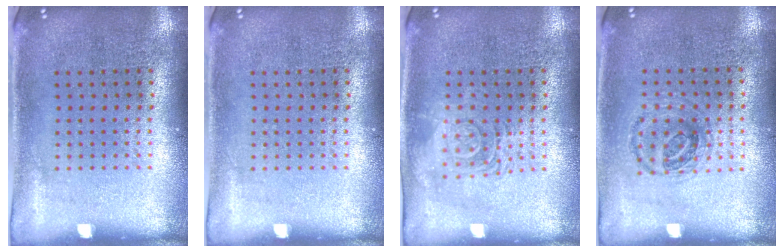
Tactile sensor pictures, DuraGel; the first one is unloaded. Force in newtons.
{"total": 0.0}
{"total": 3.0, "press": 2.9, "slide": 0.4}
{"total": 0.9, "press": 0.9, "slide": 0.2}